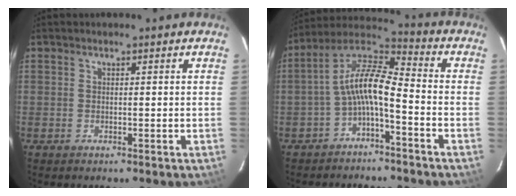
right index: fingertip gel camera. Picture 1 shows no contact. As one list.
[{"total": 9.2, "force": [-3.4, 2.6, 8.1], "torque": [-0.182, 0.020, -0.068]}]